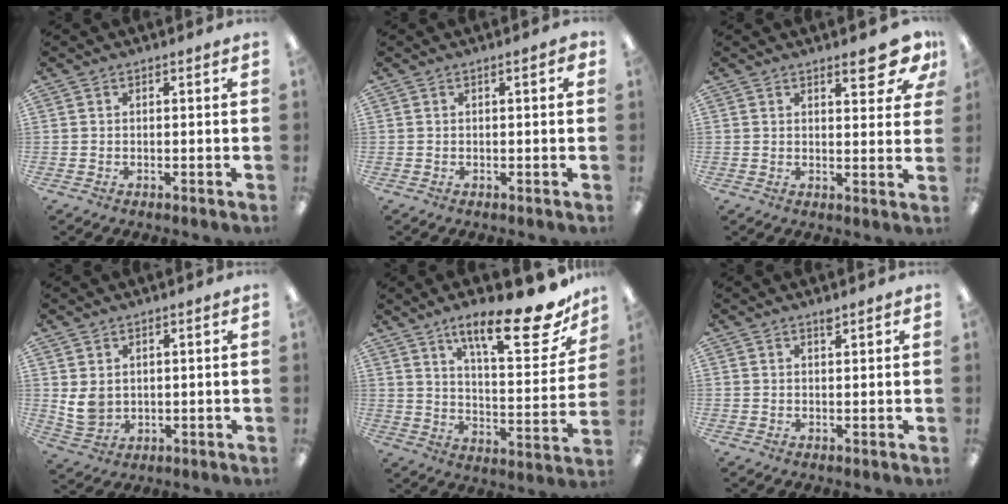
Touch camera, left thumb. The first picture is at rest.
{"total": 1.7, "force": [0.7, 0.5, 1.5], "torque": [-0.023, 0.000, 0.009]}
{"total": 9.0, "force": [6.3, 2.7, 5.9], "torque": [-0.056, -0.041, 0.097]}
{"total": 5.6, "force": [2.1, 4.4, 2.8], "torque": [-0.062, -0.006, 0.040]}
{"total": 20.9, "force": [14.2, 6.1, 14.0], "torque": [-0.209, -0.088, 0.226]}
{"total": 1.9, "force": [1.7, 0.4, 0.8], "torque": [-0.001, -0.010, 0.028]}